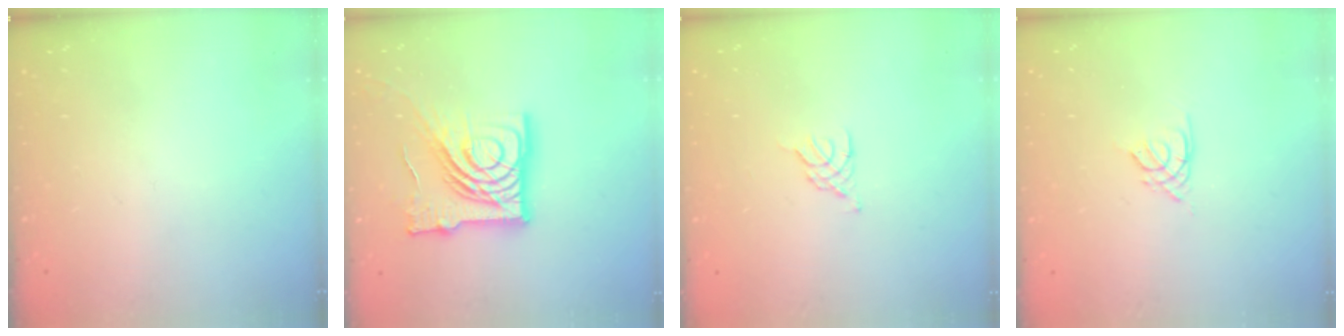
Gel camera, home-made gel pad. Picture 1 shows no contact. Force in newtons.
{"total": 22.2, "press": 22.1, "slide": 2.7}
{"total": 3.3, "press": 3.2, "slide": 0.7}
{"total": 2.6, "press": 2.6, "slide": 0.3}